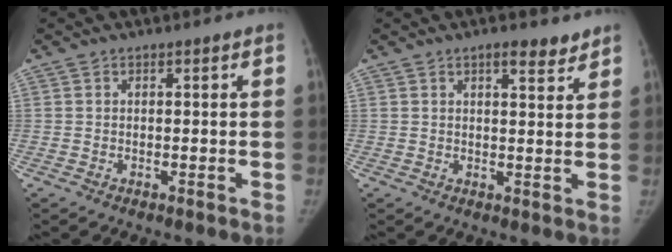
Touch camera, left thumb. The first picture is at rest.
{"total": 4.0, "force": [3.0, 1.4, 2.4], "torque": [-0.022, -0.018, 0.041]}